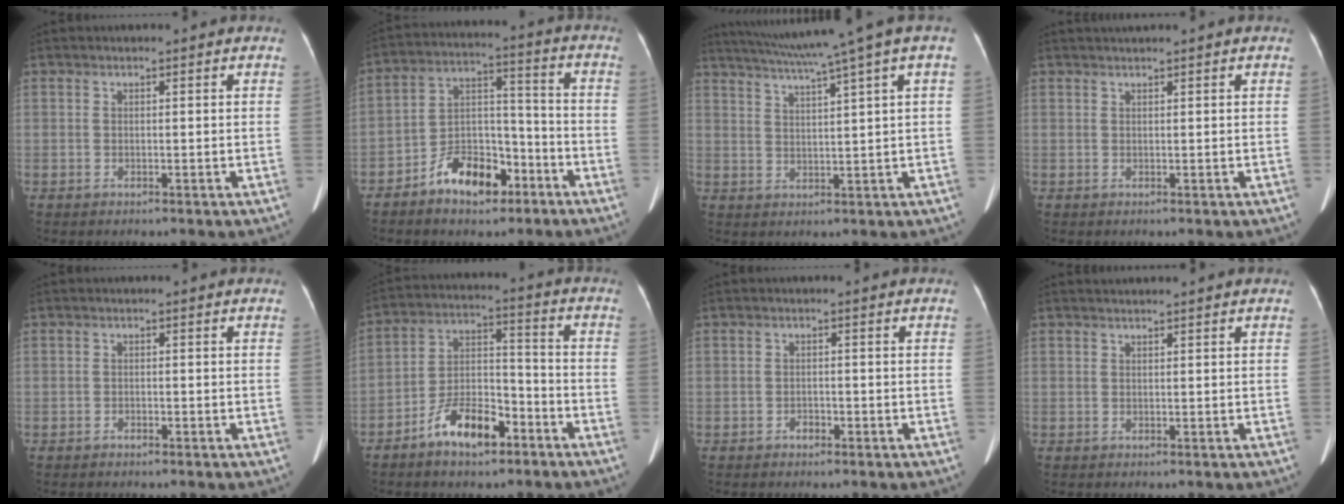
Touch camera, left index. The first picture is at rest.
{"total": 10.7, "force": [-6.8, 5.3, 6.3], "torque": [-0.119, 0.022, -0.115]}
{"total": 10.9, "force": [8.0, -2.1, 7.1], "torque": [-0.119, 0.009, 0.117]}
{"total": 1.1, "force": [0.9, -0.3, 0.5], "torque": [-0.008, 0.012, 0.024]}
{"total": 0.6, "force": [-0.6, 0.2, 0.1], "torque": [-0.007, -0.002, -0.010]}
{"total": 10.3, "force": [-6.6, 4.1, 6.7], "torque": [-0.136, 0.012, -0.118]}
{"total": 1.1, "force": [-0.8, 0.6, 0.4], "torque": [-0.008, 0.001, -0.012]}
{"total": 0.9, "force": [0.8, -0.2, -0.1], "torque": [-0.006, 0.007, 0.020]}